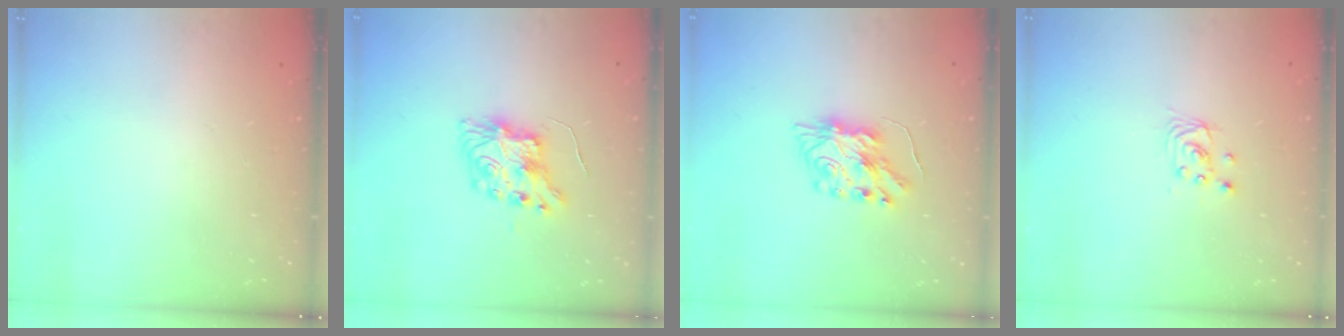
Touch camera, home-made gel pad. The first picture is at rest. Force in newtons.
{"total": 9.8, "press": 9.8, "slide": 0.9}
{"total": 8.1, "press": 8.1, "slide": 0.6}
{"total": 2.5, "press": 2.5, "slide": 0.1}